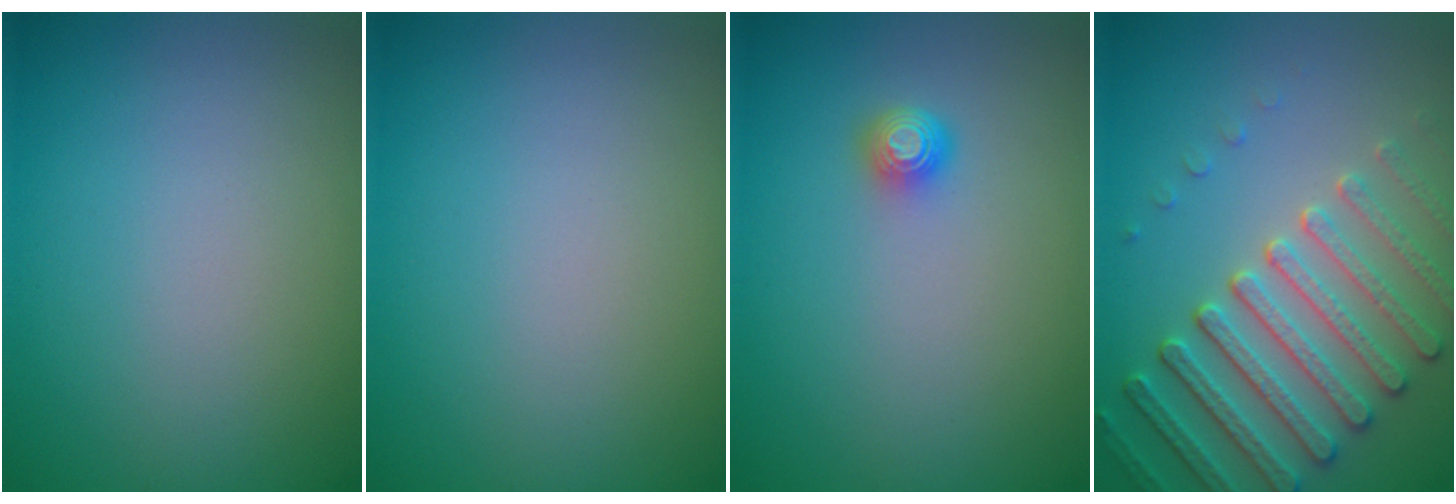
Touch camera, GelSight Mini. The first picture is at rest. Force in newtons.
{"total": 0.0}
{"total": 1.7, "press": 1.2, "slide": 1.1}
{"total": 5.1, "press": 4.8, "slide": 1.7}